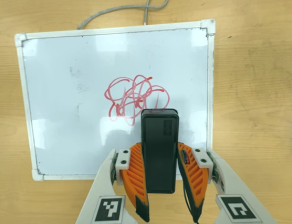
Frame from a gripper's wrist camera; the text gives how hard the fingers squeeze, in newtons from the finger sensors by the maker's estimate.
{"total": 4.3, "left": 3.0, "right": 5.6}